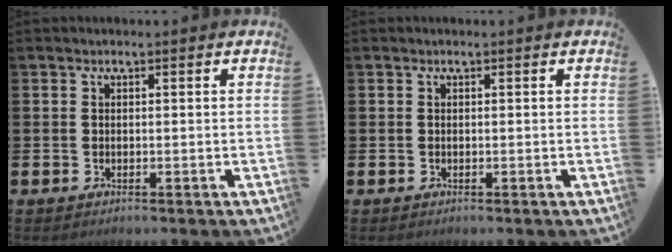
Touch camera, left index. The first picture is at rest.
{"total": 0.0}